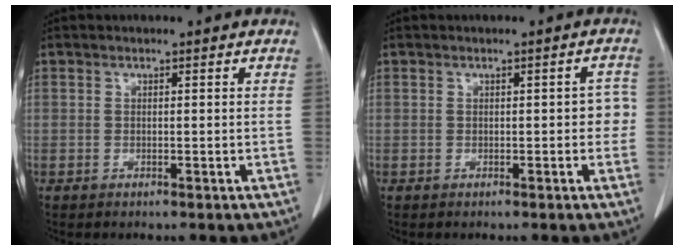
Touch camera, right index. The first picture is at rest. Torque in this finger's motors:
{"motor_torque": [0.31, -0.17, 0.05, 0.02]}